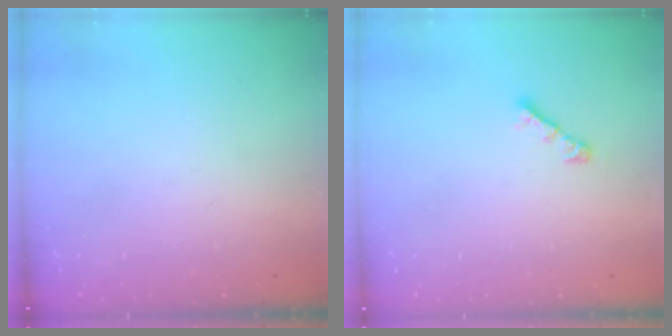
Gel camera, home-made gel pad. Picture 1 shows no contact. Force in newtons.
{"total": 4.1, "press": 4.0, "slide": 0.7}